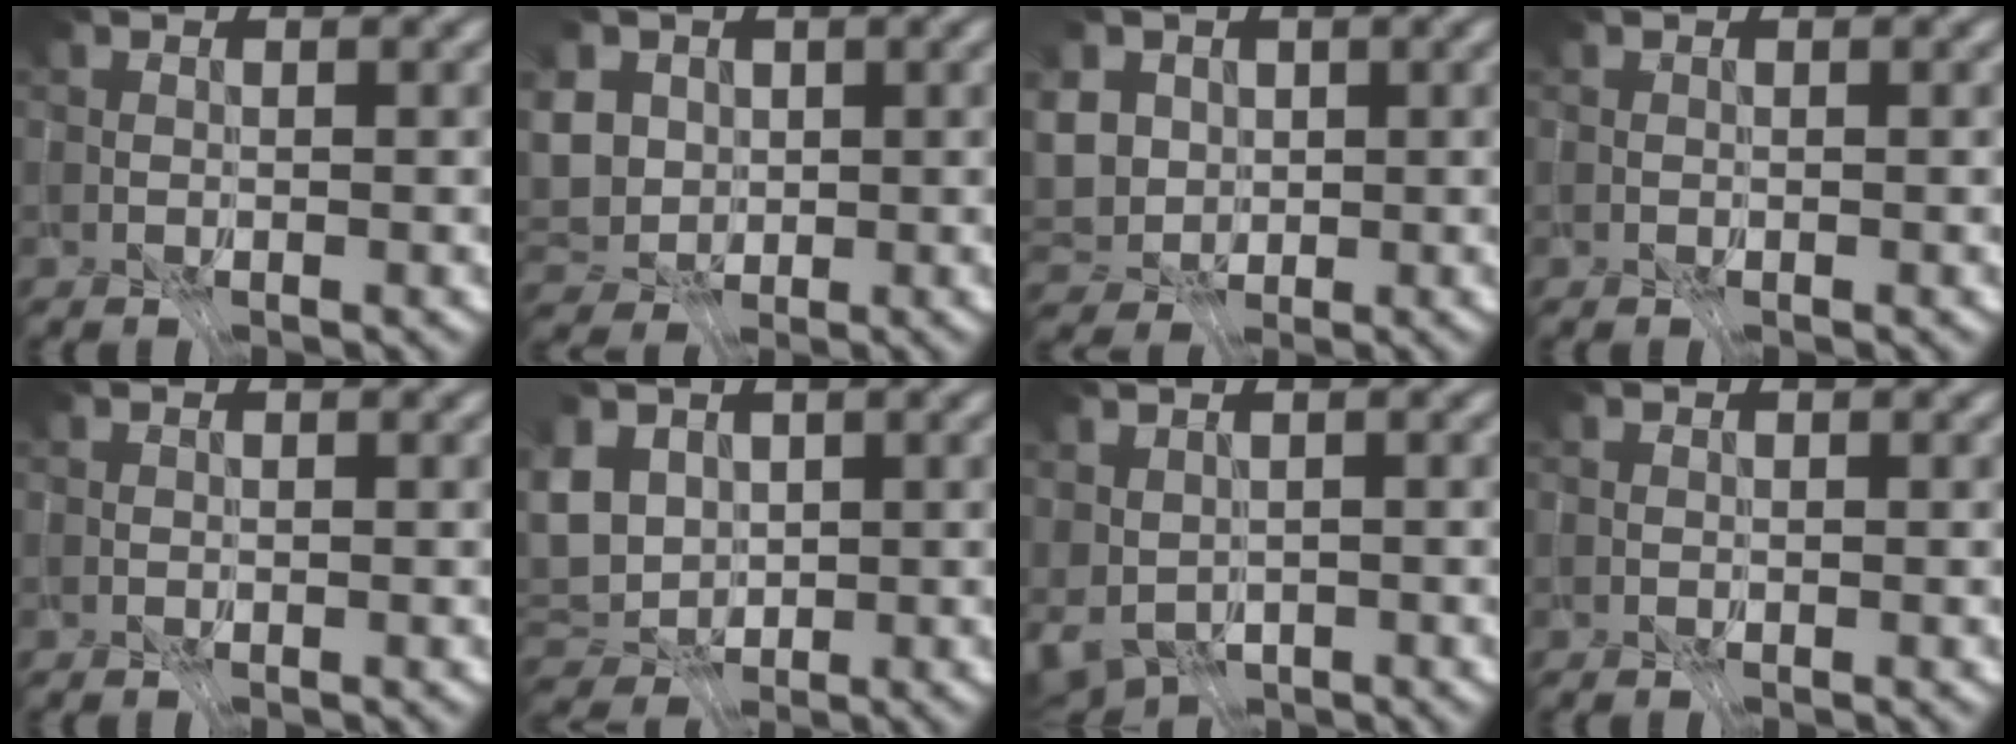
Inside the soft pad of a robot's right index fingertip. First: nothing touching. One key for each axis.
{"total": 3.8, "fx": 0.2, "fy": 2.9, "fz": 2.5, "tx": -0.048, "ty": 0.000, "tz": -0.007}
{"total": 3.4, "fx": 0.1, "fy": 2.6, "fz": 2.2, "tx": -0.046, "ty": 0.001, "tz": -0.007}
{"total": 0.0}
{"total": 0.0}
{"total": 2.7, "fx": -0.3, "fy": 1.5, "fz": 2.3, "tx": -0.044, "ty": -0.003, "tz": -0.009}
{"total": 2.4, "fx": -1.1, "fy": 0.9, "fz": 2.0, "tx": -0.032, "ty": -0.018, "tz": -0.007}
{"total": 0.0}